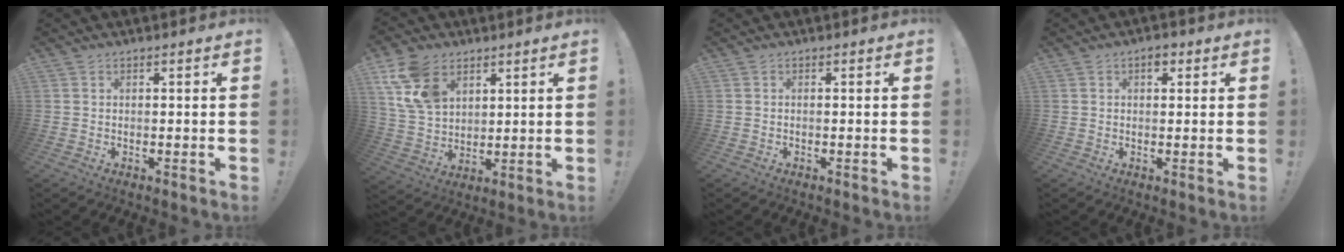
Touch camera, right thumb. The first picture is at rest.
{"total": 13.6, "force": [6.7, 9.4, 7.2], "torque": [-0.132, -0.023, 0.135]}
{"total": 0.0}
{"total": 2.7, "force": [1.3, 1.6, 1.8], "torque": [-0.016, -0.001, 0.018]}